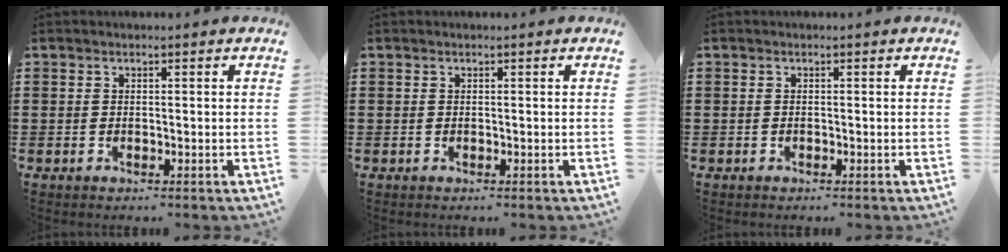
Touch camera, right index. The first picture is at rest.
{"total": 0.0}
{"total": 0.0}